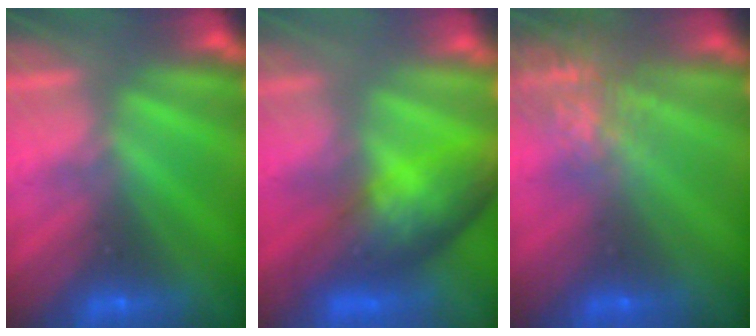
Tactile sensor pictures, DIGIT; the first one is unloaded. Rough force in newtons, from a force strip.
{"total": 9.4}
{"total": 7.6}